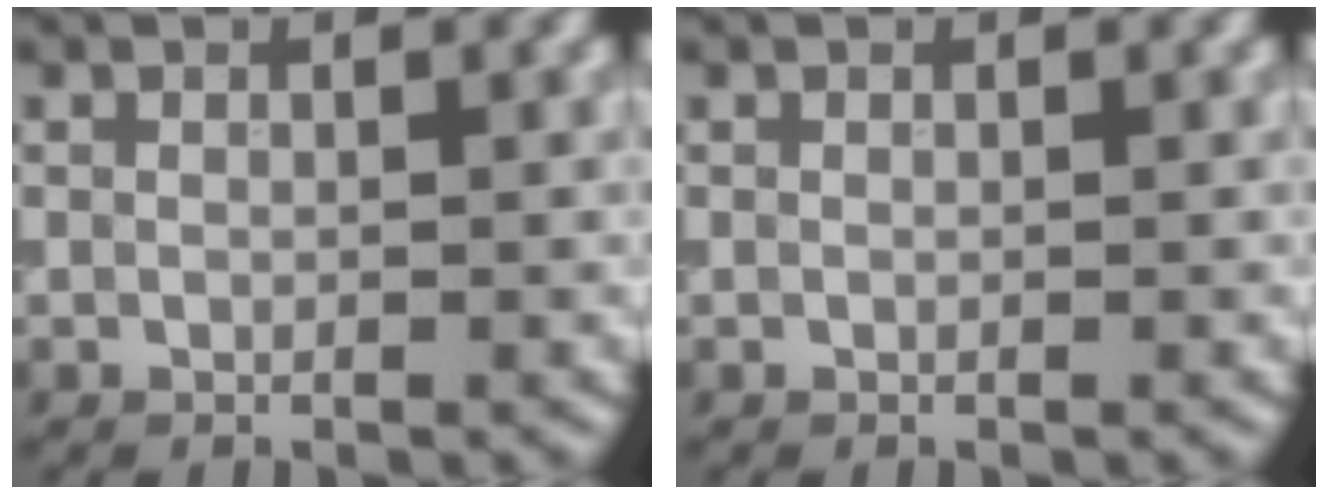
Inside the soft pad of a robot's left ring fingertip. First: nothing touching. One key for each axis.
{"total": 0.0}